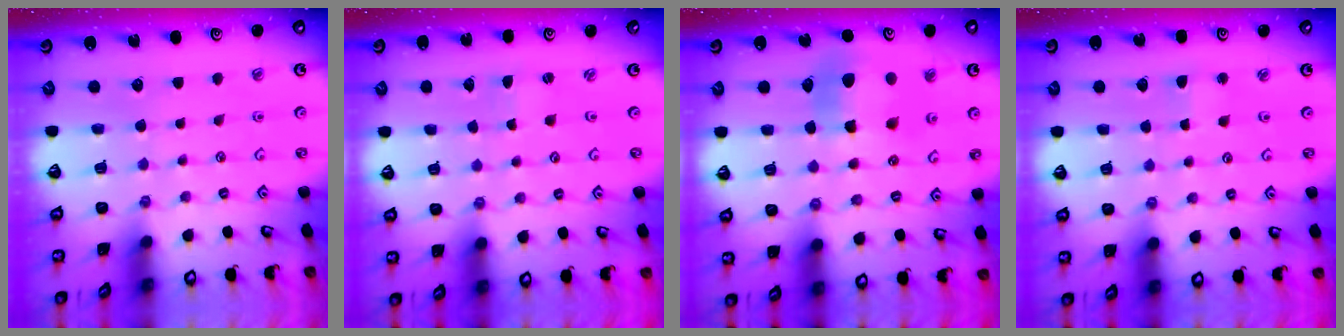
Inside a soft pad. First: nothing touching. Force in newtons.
{"total": 1.2, "press": 1.2, "slide": 0.2}
{"total": 11.1, "press": 11.0, "slide": 1.6}
{"total": 2.8, "press": 2.8, "slide": 0.4}